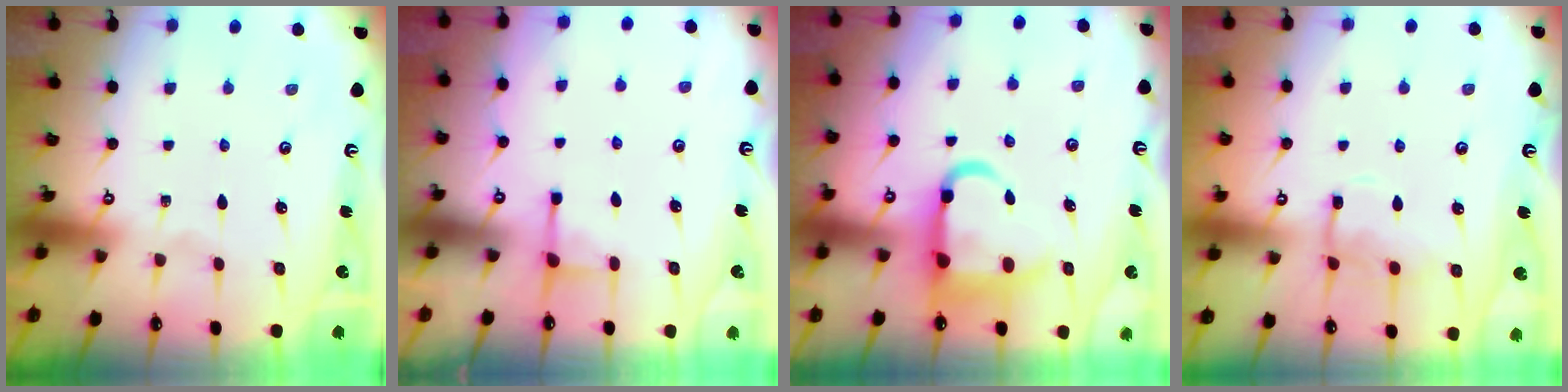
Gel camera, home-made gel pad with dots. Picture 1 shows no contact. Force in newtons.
{"total": 2.9, "press": 2.8, "slide": 0.5}
{"total": 12.8, "press": 12.7, "slide": 1.7}
{"total": 10.0, "press": 10.0, "slide": 0.6}